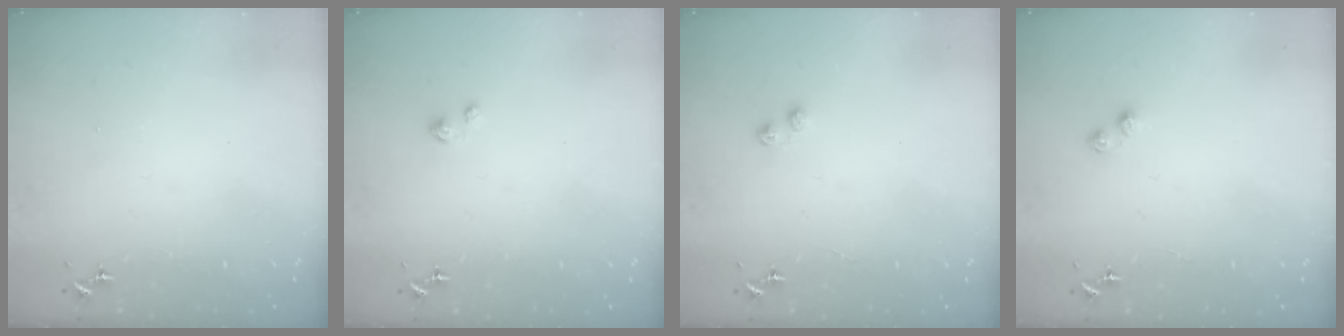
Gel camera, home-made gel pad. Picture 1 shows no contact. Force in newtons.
{"total": 2.5, "press": 2.5, "slide": 0.3}
{"total": 3.2, "press": 3.1, "slide": 0.7}
{"total": 3.0, "press": 2.9, "slide": 0.4}